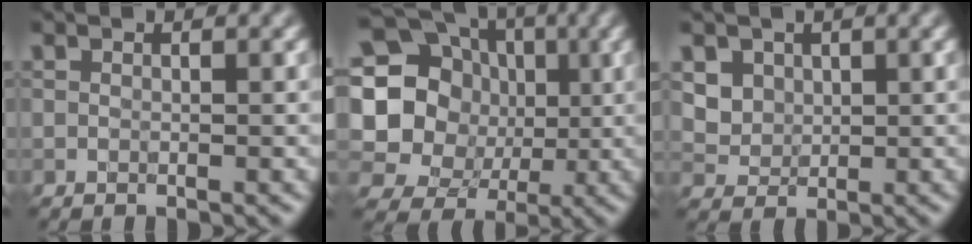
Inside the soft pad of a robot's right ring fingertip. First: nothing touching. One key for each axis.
{"total": 20.0, "fx": 3.1, "fy": 18.6, "fz": 6.6, "tx": -0.170, "ty": 0.003, "tz": 0.039}
{"total": 4.7, "fx": 2.2, "fy": 3.7, "fz": 1.8, "tx": -0.046, "ty": 0.007, "tz": 0.042}